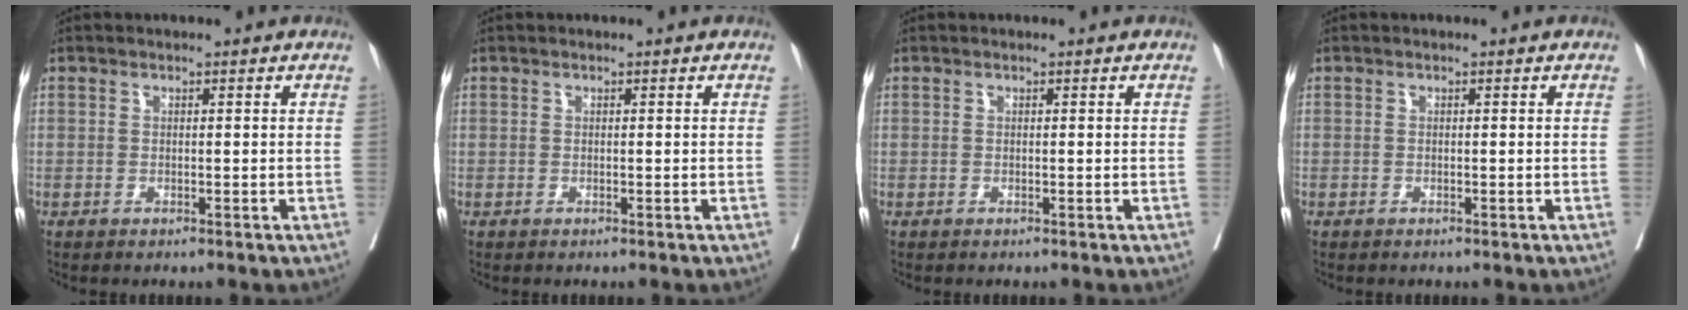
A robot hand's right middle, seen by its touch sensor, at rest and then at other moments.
{"total": 0.0}
{"total": 0.0}
{"total": 0.0}